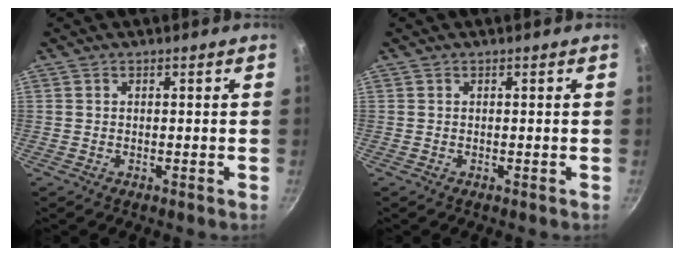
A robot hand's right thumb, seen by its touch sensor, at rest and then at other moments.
{"total": 0.0}